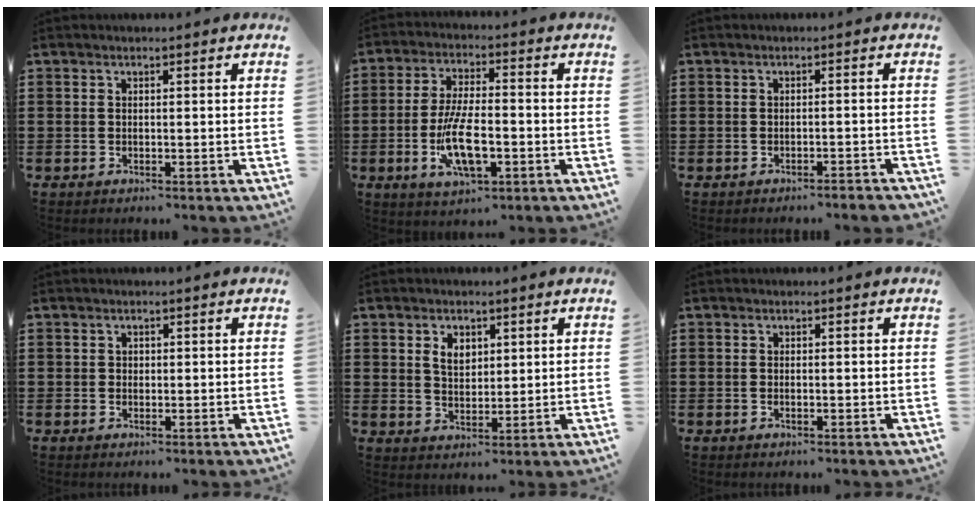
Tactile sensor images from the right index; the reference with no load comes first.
{"total": 9.5, "force": [-2.6, 3.8, 8.4], "torque": [-0.184, -0.013, -0.050]}
{"total": 1.4, "force": [-1.3, -0.1, 0.5], "torque": [-0.011, -0.001, -0.026]}
{"total": 0.6, "force": [0.2, 0.5, 0.2], "torque": [-0.005, 0.002, 0.004]}
{"total": 3.6, "force": [1.6, 2.3, 2.1], "torque": [-0.051, 0.009, 0.029]}
{"total": 0.0}